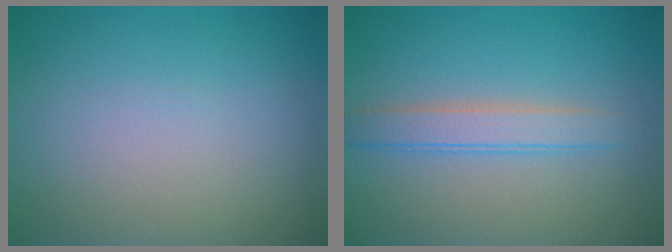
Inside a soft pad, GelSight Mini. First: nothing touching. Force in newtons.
{"total": 2.5, "press": 2.5, "slide": 0.2}